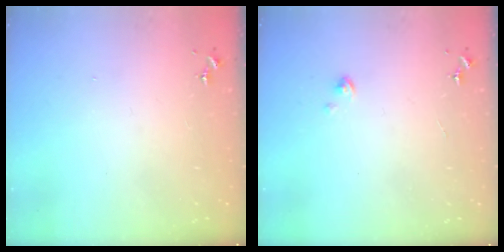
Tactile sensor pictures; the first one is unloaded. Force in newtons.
{"total": 2.5, "press": 2.4, "slide": 0.2}